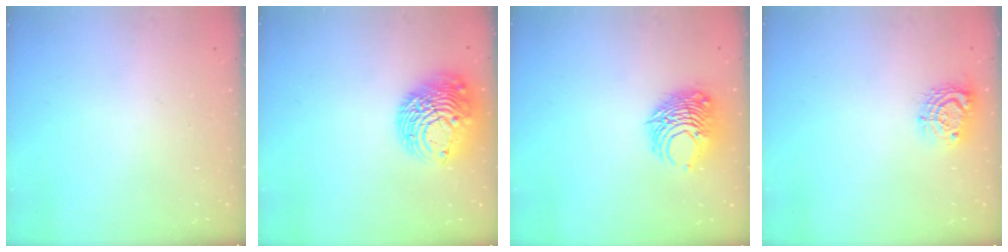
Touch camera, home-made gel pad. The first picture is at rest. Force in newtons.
{"total": 12.8, "press": 12.8, "slide": 1.5}
{"total": 9.7, "press": 9.7, "slide": 0.9}
{"total": 9.6, "press": 9.6, "slide": 0.6}